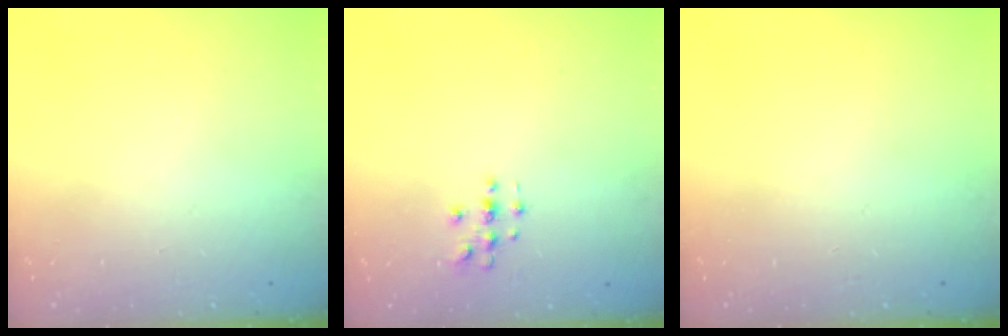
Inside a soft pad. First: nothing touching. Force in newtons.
{"total": 2.8, "press": 2.8, "slide": 0.2}
{"total": 0.0}